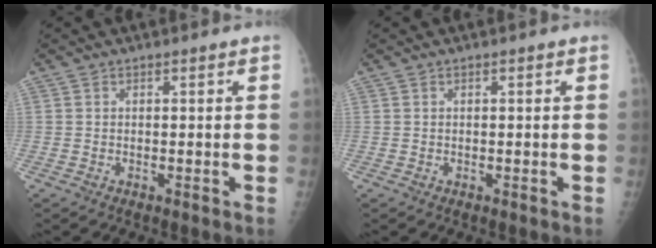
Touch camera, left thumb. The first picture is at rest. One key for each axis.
{"total": 0.0}